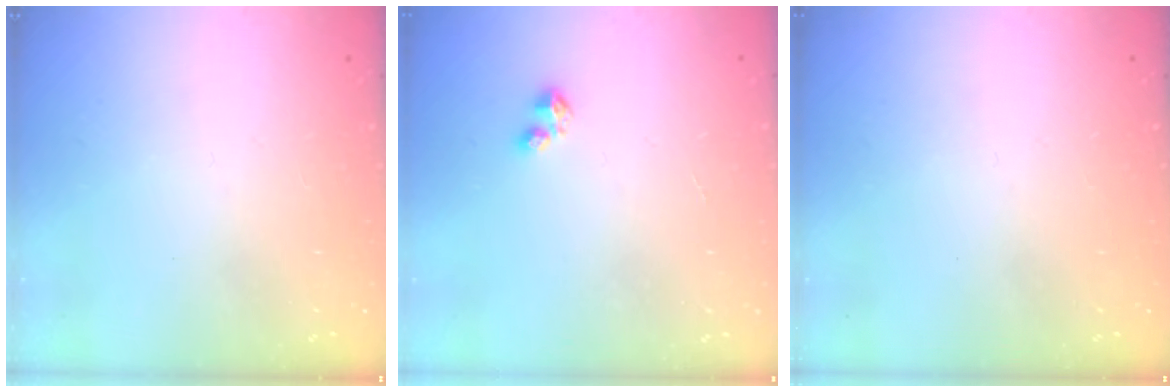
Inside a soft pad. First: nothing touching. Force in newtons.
{"total": 2.7, "press": 2.7, "slide": 0.4}
{"total": 0.0}